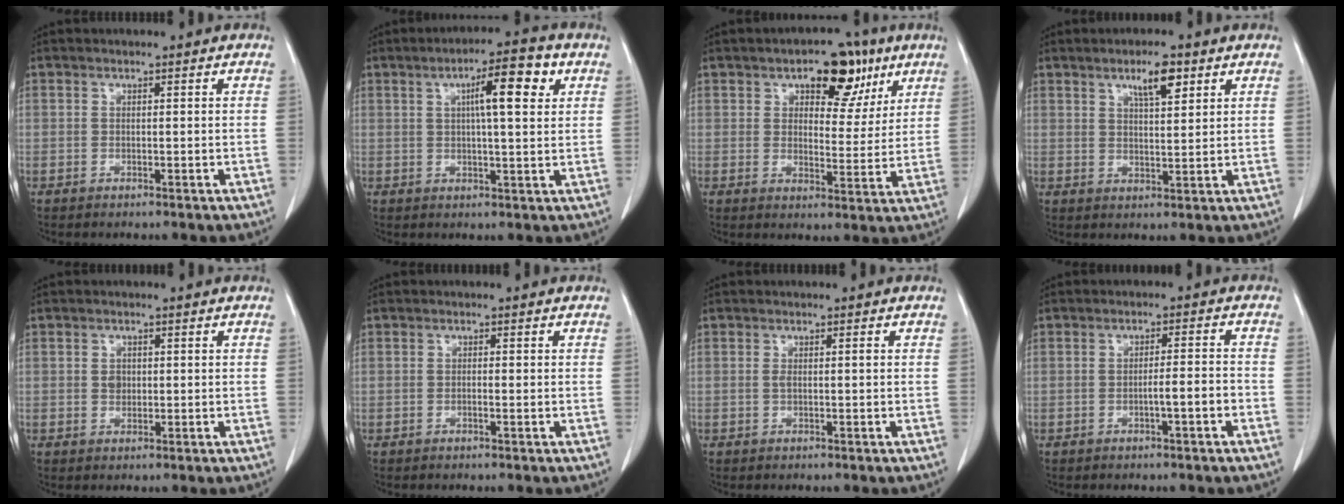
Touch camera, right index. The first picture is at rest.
{"total": 8.3, "force": [2.9, 1.2, 7.7], "torque": [-0.120, 0.012, 0.041]}
{"total": 9.4, "force": [5.2, 4.8, 6.2], "torque": [-0.073, 0.014, 0.075]}
{"total": 5.2, "force": [3.0, 1.1, 4.1], "torque": [-0.071, 0.000, 0.050]}
{"total": 1.5, "force": [0.1, 1.2, 0.9], "torque": [-0.015, 0.001, 0.004]}
{"total": 0.5, "force": [-0.2, 0.0, 0.5], "torque": [-0.010, 0.001, -0.005]}
{"total": 1.0, "force": [0.0, 0.1, 1.0], "torque": [-0.019, 0.000, 0.002]}
{"total": 3.3, "force": [-1.4, 0.0, 2.9], "torque": [-0.045, 0.005, -0.025]}